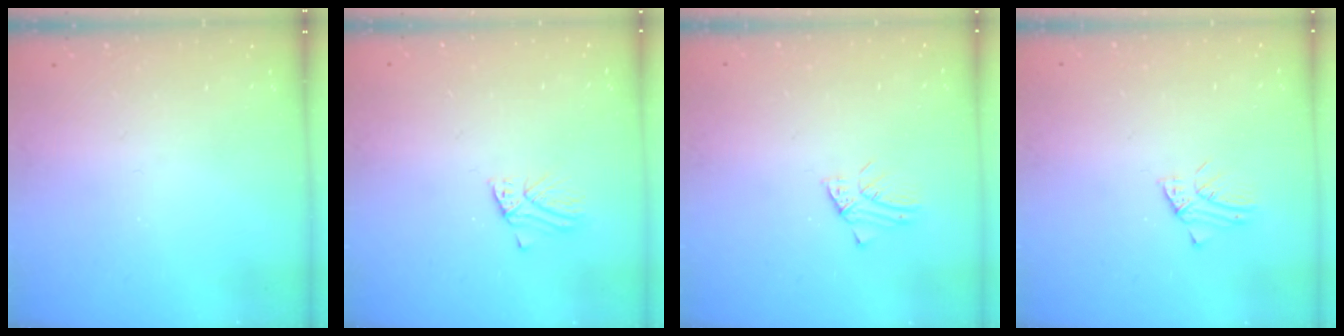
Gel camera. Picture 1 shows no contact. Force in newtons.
{"total": 2.8, "press": 2.7, "slide": 0.3}
{"total": 1.5, "press": 1.4, "slide": 0.1}
{"total": 1.5, "press": 1.4, "slide": 0.1}